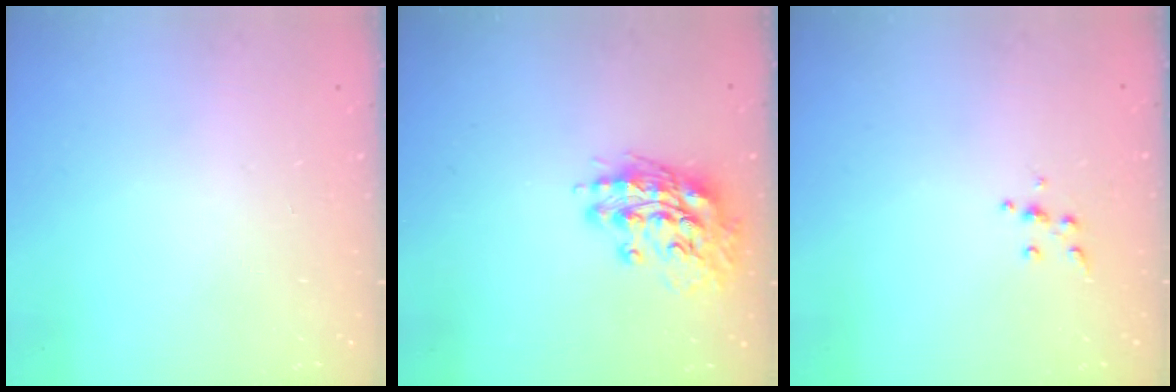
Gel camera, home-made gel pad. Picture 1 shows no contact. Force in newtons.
{"total": 13.2, "press": 13.1, "slide": 1.9}
{"total": 4.5, "press": 4.5, "slide": 0.5}